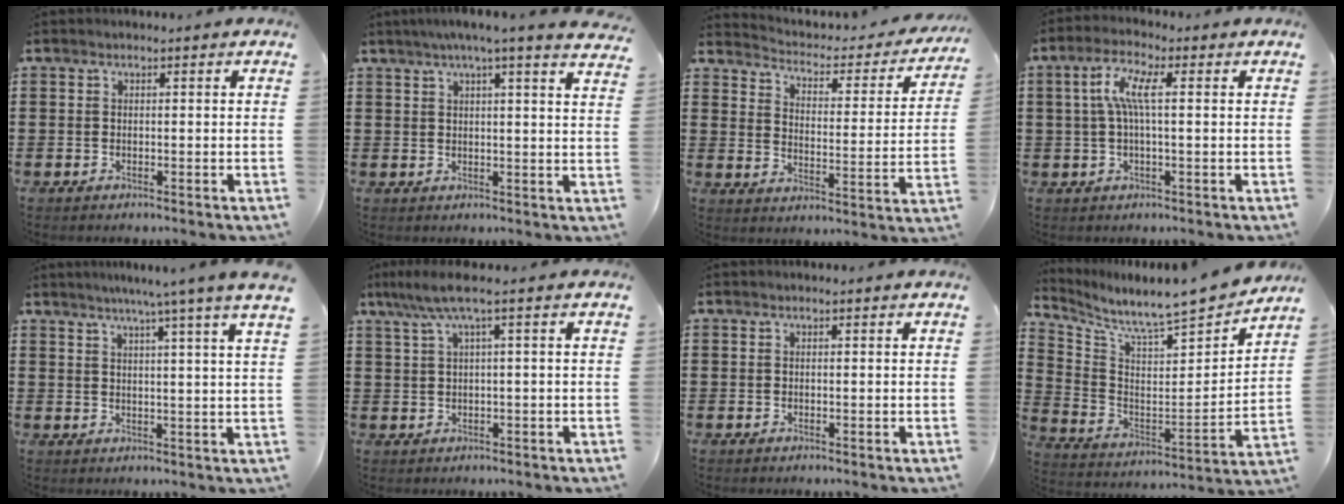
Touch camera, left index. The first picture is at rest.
{"total": 4.3, "force": [3.3, -0.6, 2.6], "torque": [-0.060, -0.012, 0.056]}
{"total": 2.2, "force": [2.0, 0.6, 0.7], "torque": [-0.032, -0.021, 0.023]}
{"total": 6.1, "force": [0.7, 1.8, 5.7], "torque": [-0.133, 0.004, 0.003]}
{"total": 5.2, "force": [3.9, -1.6, 3.1], "torque": [-0.069, -0.016, 0.062]}
{"total": 4.3, "force": [1.2, 0.1, 4.1], "torque": [-0.089, -0.003, 0.015]}
{"total": 0.0}
{"total": 7.3, "force": [7.1, 0.1, 1.7], "torque": [-0.066, -0.071, 0.110]}